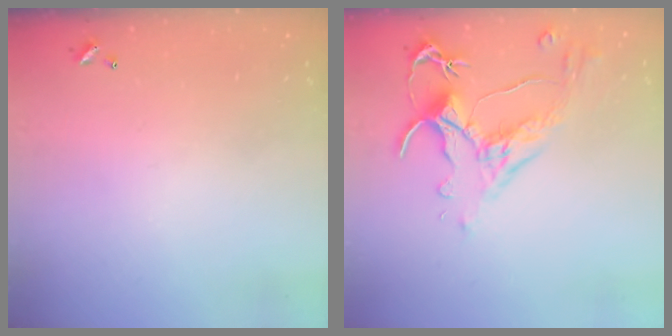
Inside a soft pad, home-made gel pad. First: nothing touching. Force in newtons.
{"total": 2.5, "press": 2.1, "slide": 1.2}